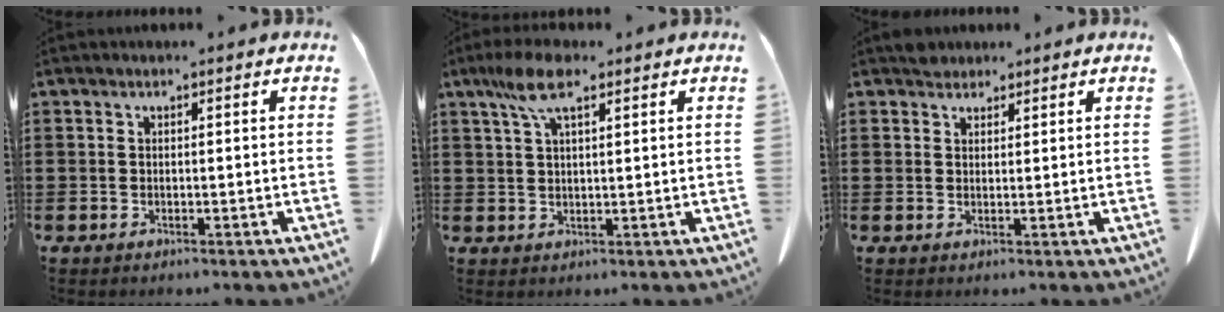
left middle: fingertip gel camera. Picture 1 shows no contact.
{"total": 6.4, "force": [3.3, 1.8, 5.1], "torque": [-0.115, 0.004, 0.058]}
{"total": 2.1, "force": [1.9, 0.9, 0.2], "torque": [-0.002, -0.002, 0.037]}